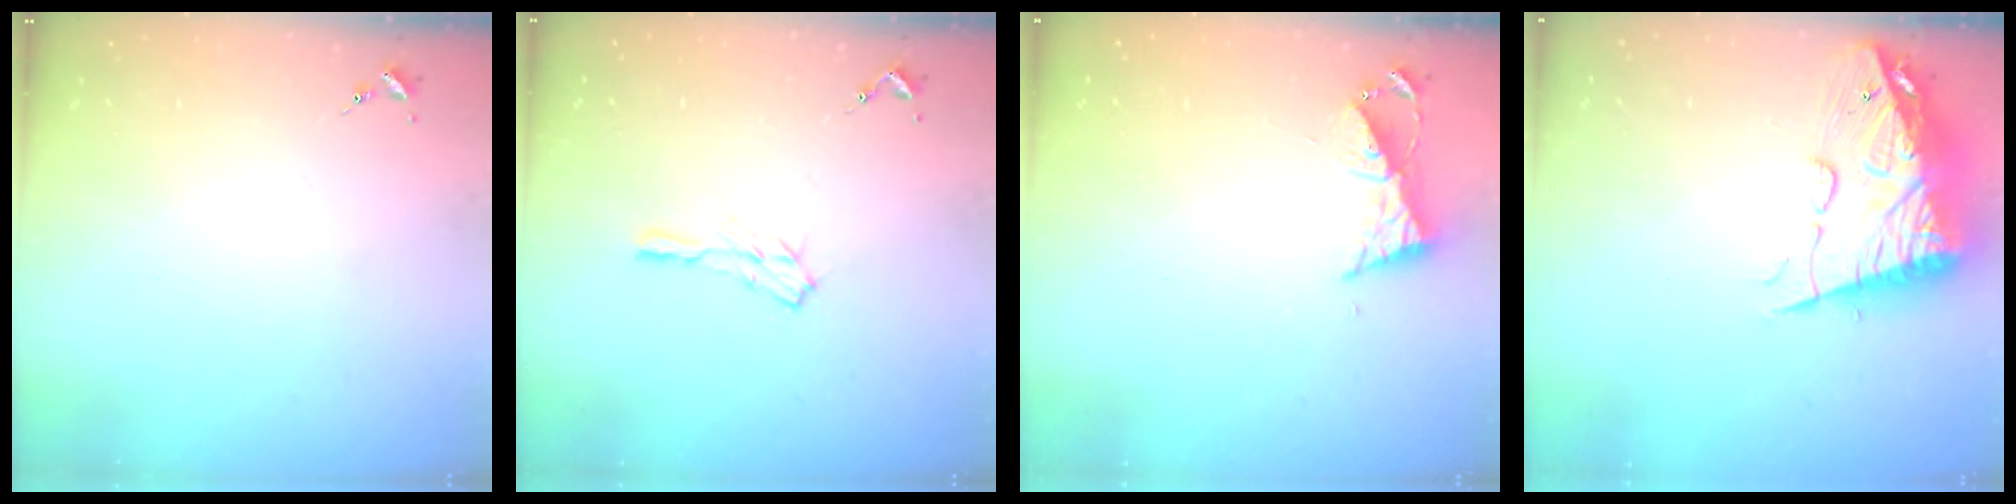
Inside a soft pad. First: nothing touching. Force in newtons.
{"total": 5.1, "press": 5.1, "slide": 0.6}
{"total": 6.4, "press": 6.4, "slide": 0.6}
{"total": 14.9, "press": 14.8, "slide": 1.2}